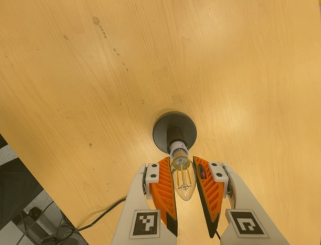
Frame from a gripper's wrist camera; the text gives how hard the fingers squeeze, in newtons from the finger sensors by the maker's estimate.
{"total": 11.2, "left": 10.8, "right": 11.6}